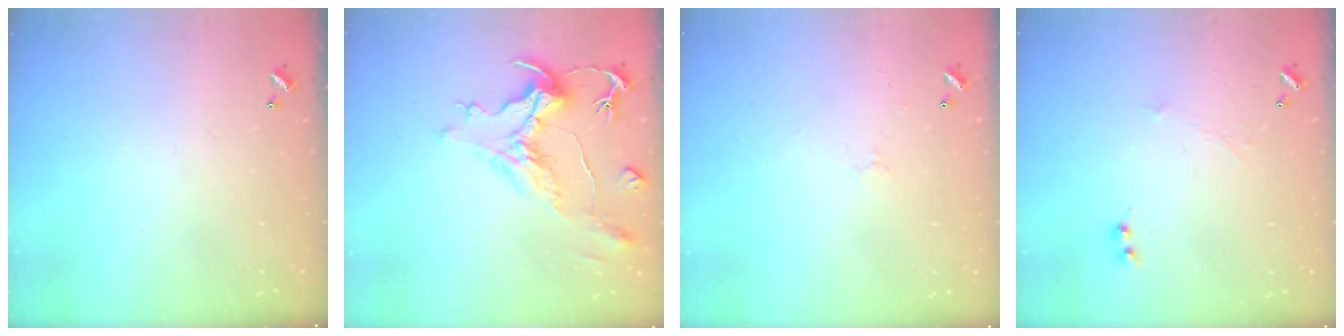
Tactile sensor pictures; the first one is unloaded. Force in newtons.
{"total": 1.6, "press": 0.0, "slide": 1.6}
{"total": 0.7, "press": 0.2, "slide": 0.6}
{"total": 0.0}